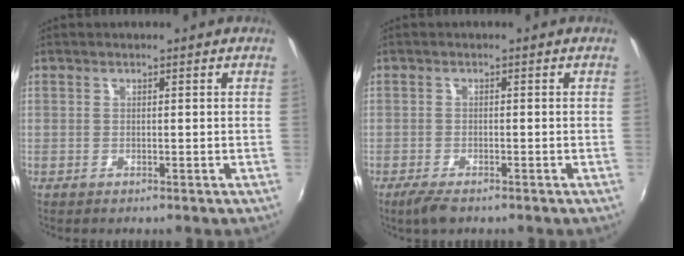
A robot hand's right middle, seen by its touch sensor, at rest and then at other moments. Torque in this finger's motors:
{"motor_torque": [0.23, -0.22, -0.01, 0.00]}